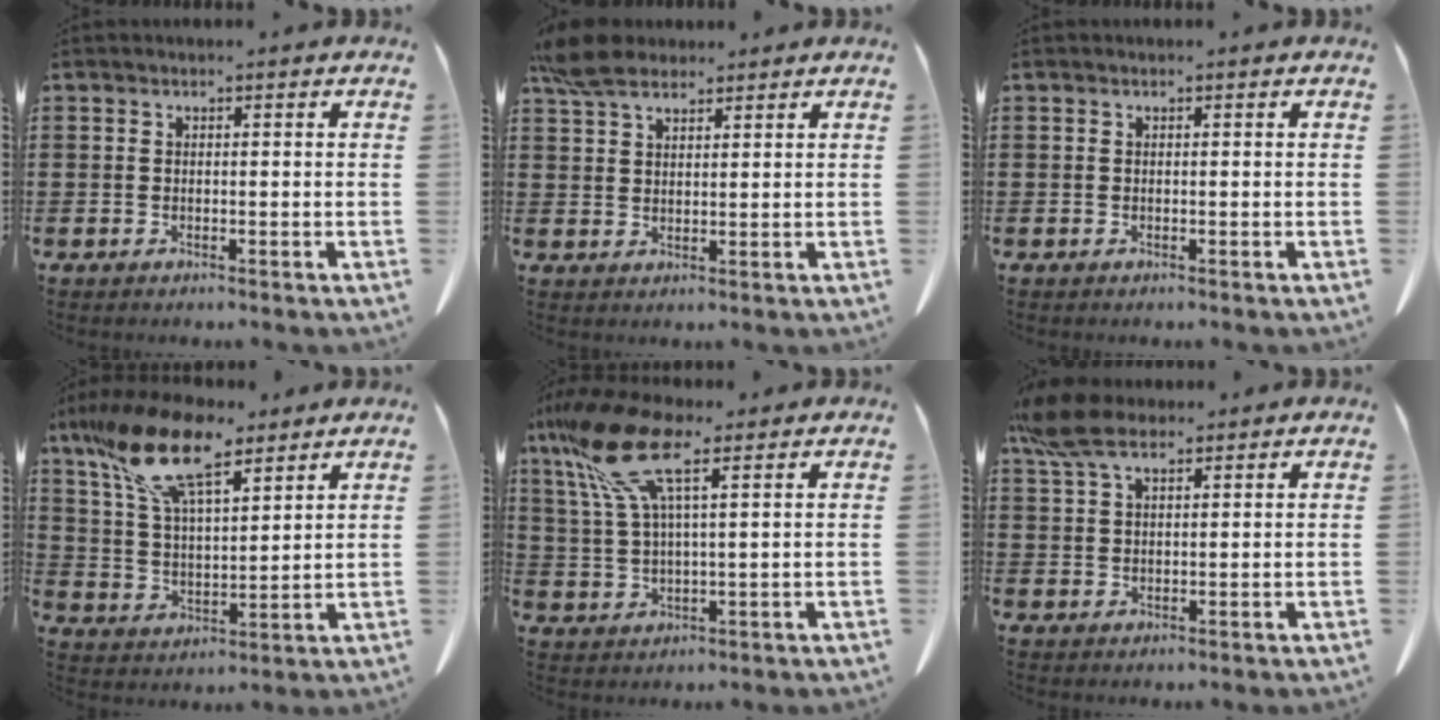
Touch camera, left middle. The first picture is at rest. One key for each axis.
{"total": 6.0, "fx": 4.8, "fy": 2.5, "fz": 2.8, "tx": -0.061, "ty": -0.004, "tz": 0.091}
{"total": 0.0}
{"total": 14.6, "fx": 9.9, "fy": 5.1, "fz": 9.4, "tx": -0.219, "ty": -0.024, "tz": 0.176}
{"total": 12.6, "fx": 7.3, "fy": 3.5, "fz": 9.5, "tx": -0.225, "ty": -0.014, "tz": 0.128}
{"total": 7.0, "fx": 4.9, "fy": 2.6, "fz": 4.2, "tx": -0.104, "ty": -0.005, "tz": 0.092}